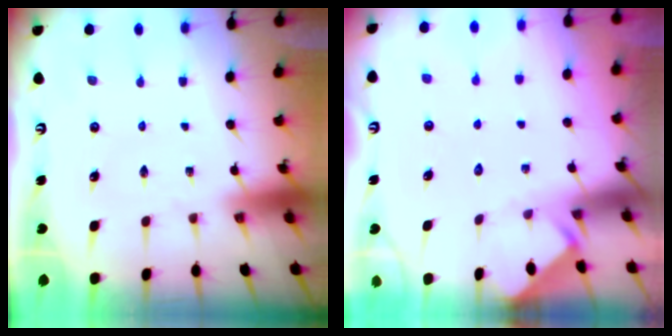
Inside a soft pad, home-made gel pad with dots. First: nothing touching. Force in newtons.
{"total": 4.4, "press": 4.4, "slide": 0.4}